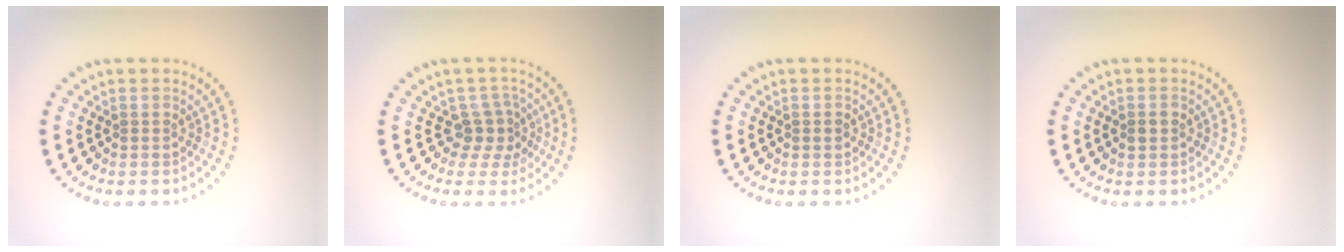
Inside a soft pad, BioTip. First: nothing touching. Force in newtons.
{"total": 2.5, "press": 1.8, "slide": 1.7}
{"total": 0.6, "press": 0.6, "slide": 0.2}
{"total": 1.0, "press": 1.0, "slide": 0.1}